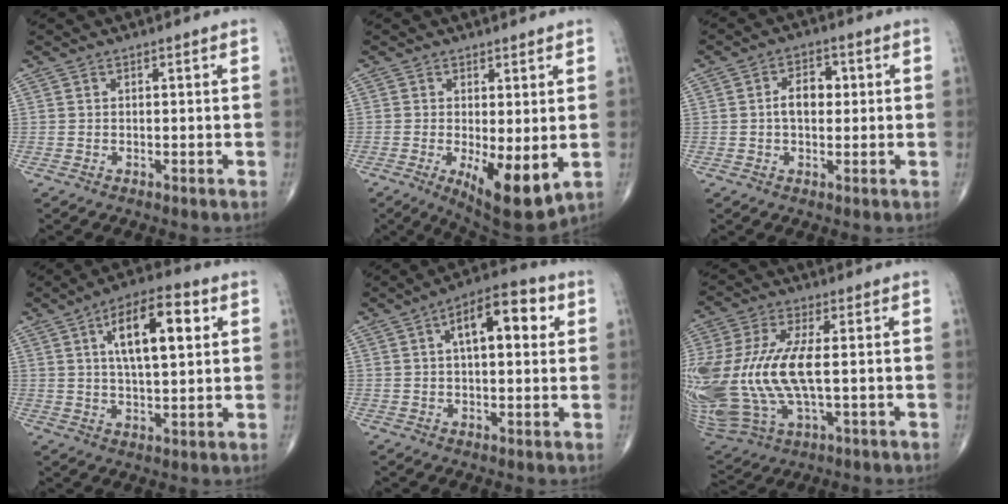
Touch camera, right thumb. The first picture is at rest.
{"total": 9.7, "force": [-1.8, 3.3, 9.0], "torque": [-0.135, -0.027, -0.019]}
{"total": 5.4, "force": [0.5, 3.4, 4.1], "torque": [-0.060, 0.011, 0.003]}
{"total": 13.5, "force": [4.3, 5.3, 11.7], "torque": [-0.177, 0.000, 0.068]}
{"total": 11.8, "force": [3.4, 5.3, 10.0], "torque": [-0.133, 0.020, 0.046]}
{"total": 22.9, "force": [0.0, 10.6, 20.2], "torque": [-0.497, -0.010, 0.018]}